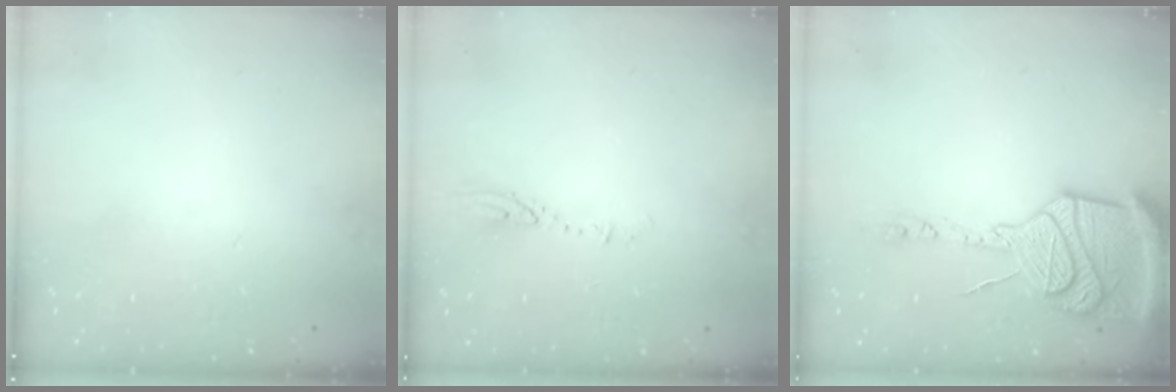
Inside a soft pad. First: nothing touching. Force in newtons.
{"total": 3.5, "press": 3.4, "slide": 0.3}
{"total": 23.1, "press": 22.5, "slide": 4.9}